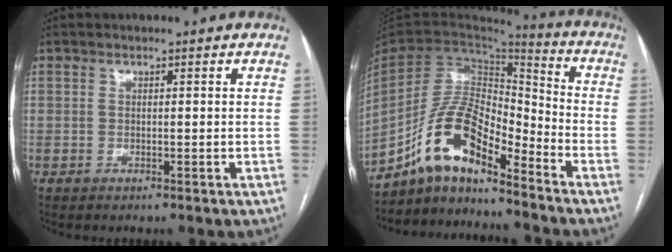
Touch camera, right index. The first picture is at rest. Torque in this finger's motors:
{"motor_torque": [1.19, -0.95, 0.94, 0.21]}